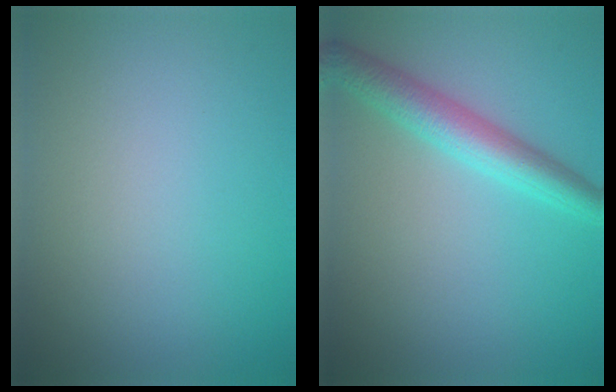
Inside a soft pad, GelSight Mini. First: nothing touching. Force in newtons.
{"total": 5.0, "press": 5.0, "slide": 0.3}